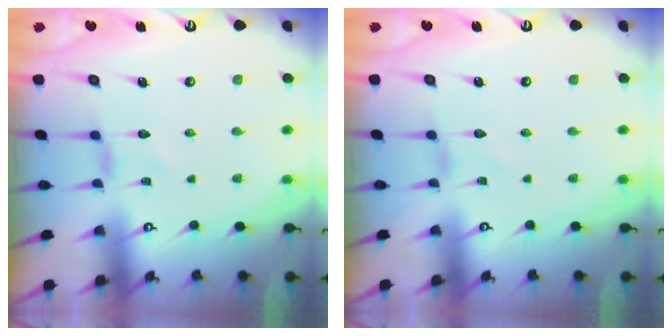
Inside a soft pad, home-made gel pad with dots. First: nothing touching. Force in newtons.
{"total": 0.0}